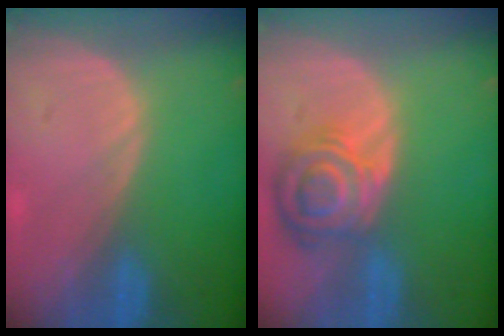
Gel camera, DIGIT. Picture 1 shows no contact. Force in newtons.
{"total": 8.4, "press": 7.4, "slide": 3.9}